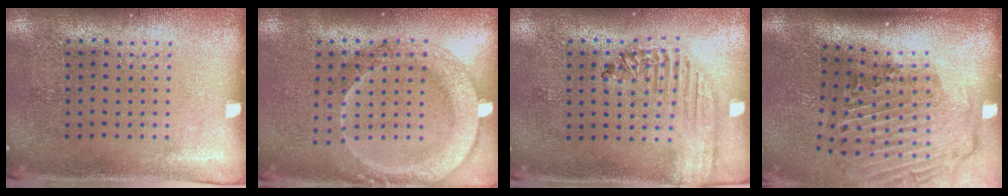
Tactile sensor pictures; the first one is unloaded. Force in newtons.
{"total": 2.0, "press": 1.9, "slide": 0.6}
{"total": 1.8, "press": 1.7, "slide": 0.7}
{"total": 2.9, "press": 2.0, "slide": 2.2}